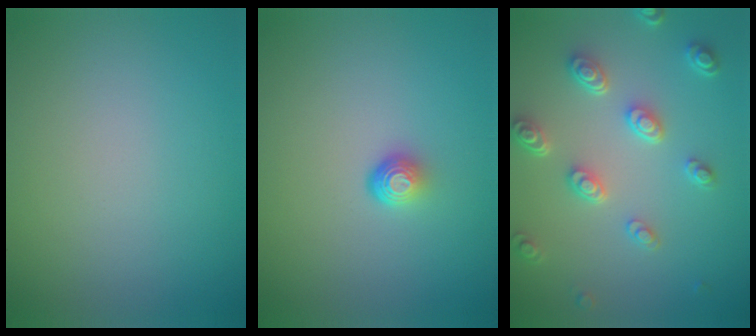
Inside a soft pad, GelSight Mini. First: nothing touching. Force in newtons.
{"total": 1.7, "press": 1.1, "slide": 1.3}
{"total": 4.6, "press": 3.4, "slide": 3.0}